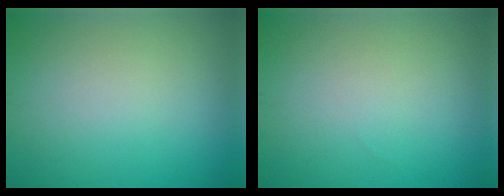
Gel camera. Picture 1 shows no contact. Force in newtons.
{"total": 0.0}